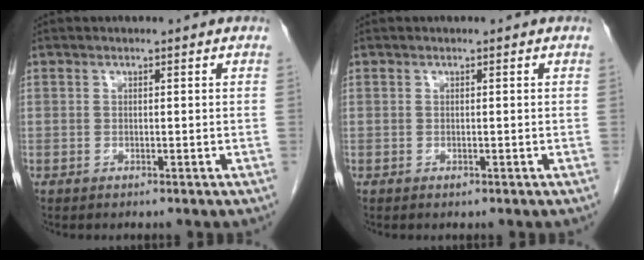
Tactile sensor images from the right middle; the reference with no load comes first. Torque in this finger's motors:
{"motor_torque": [0.38, 0.02, -0.01, 0.00]}